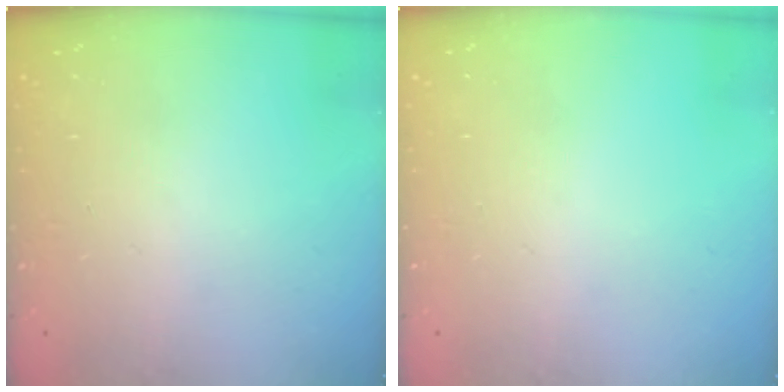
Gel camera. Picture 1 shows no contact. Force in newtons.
{"total": 0.0}